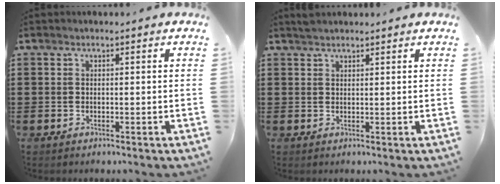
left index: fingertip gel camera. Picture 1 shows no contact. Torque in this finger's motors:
{"motor_torque": [0.54, 0.55, 0.05, -0.01]}